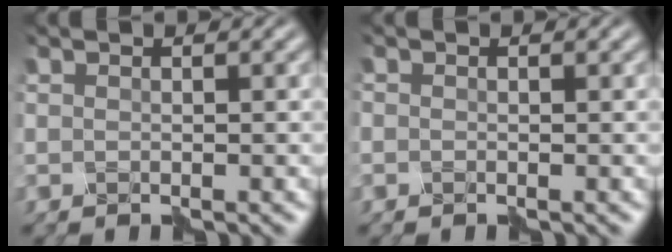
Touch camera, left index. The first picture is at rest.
{"total": 0.5, "force": [-0.4, 0.4, 0.2], "torque": [0.001, 0.000, 0.000]}